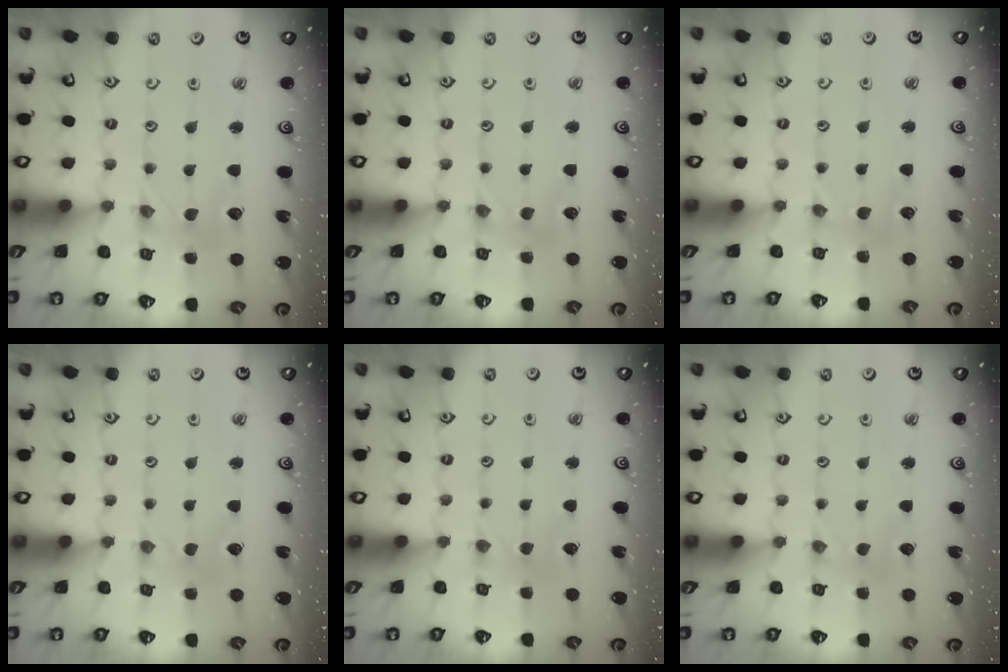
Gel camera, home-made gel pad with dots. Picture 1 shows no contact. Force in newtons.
{"total": 2.8, "press": 2.8, "slide": 0.3}
{"total": 2.7, "press": 2.7, "slide": 0.4}
{"total": 0.0}
{"total": 1.8, "press": 1.8, "slide": 0.4}
{"total": 1.6, "press": 1.5, "slide": 0.3}